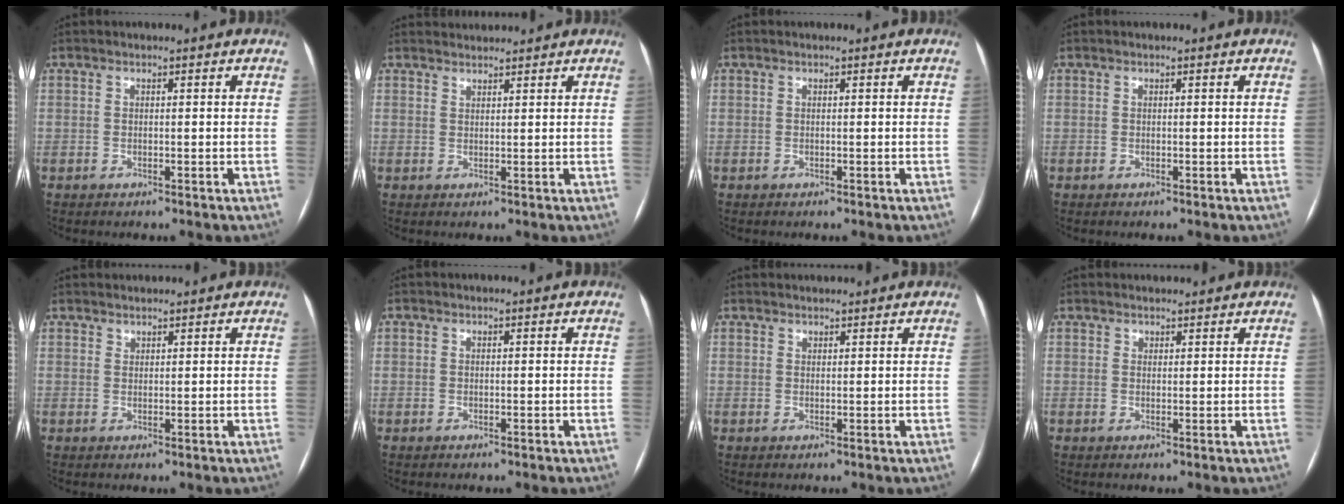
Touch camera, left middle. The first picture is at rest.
{"total": 2.7, "force": [2.7, 0.4, 0.0], "torque": [-0.002, 0.019, 0.046]}
{"total": 0.0}
{"total": 0.0}
{"total": 2.0, "force": [1.9, 0.6, 0.2], "torque": [0.001, 0.015, 0.032]}
{"total": 0.0}
{"total": 2.7, "force": [2.6, 0.6, 0.5], "torque": [-0.003, 0.021, 0.039]}
{"total": 2.9, "force": [2.8, 0.7, 0.5], "torque": [-0.002, 0.026, 0.043]}